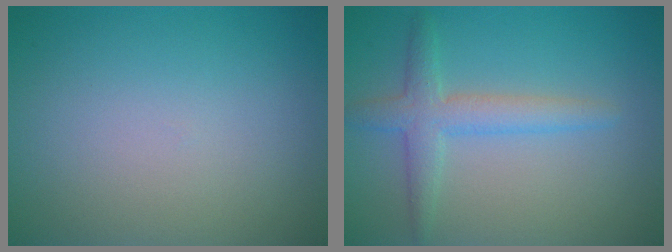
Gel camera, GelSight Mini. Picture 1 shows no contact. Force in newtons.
{"total": 3.1, "press": 3.1, "slide": 0.1}